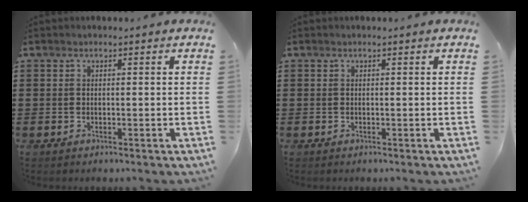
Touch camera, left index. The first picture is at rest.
{"total": 0.0}